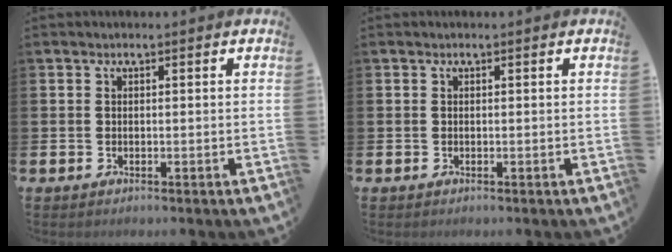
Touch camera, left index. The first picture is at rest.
{"total": 0.0}